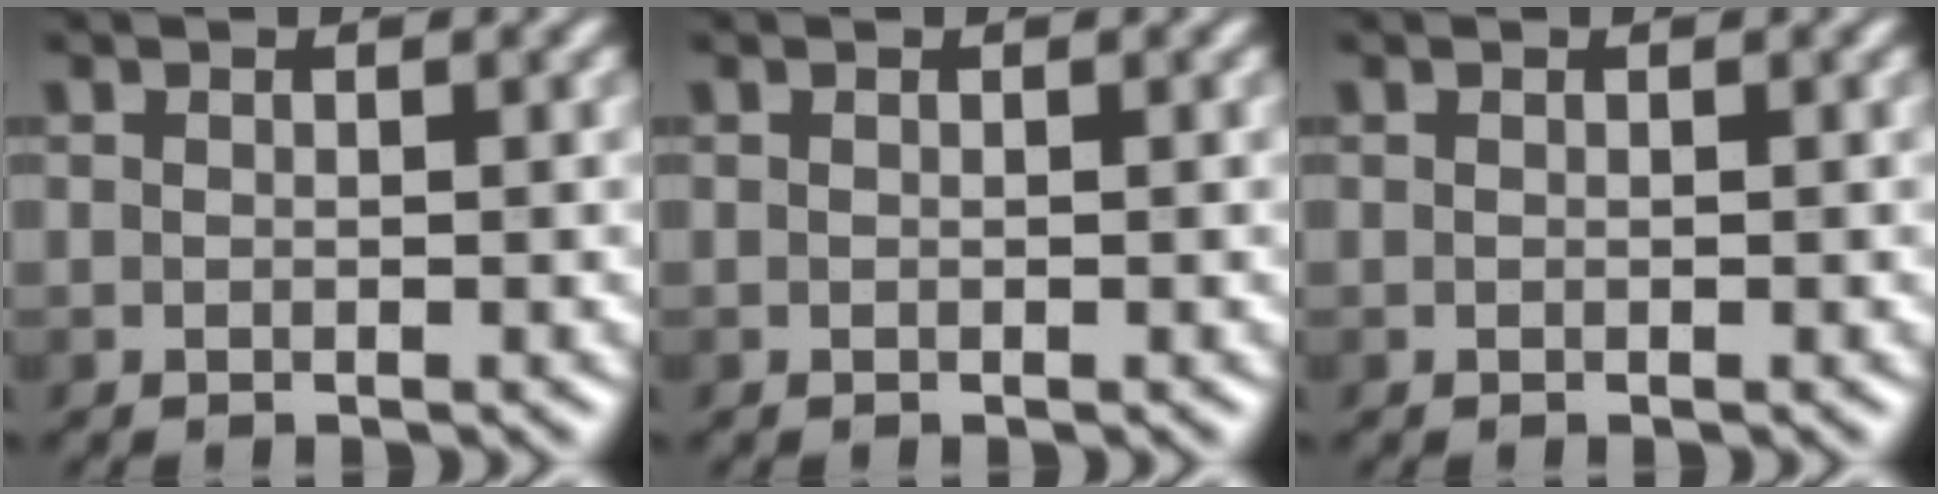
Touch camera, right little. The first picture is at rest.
{"total": 0.0}
{"total": 0.0}